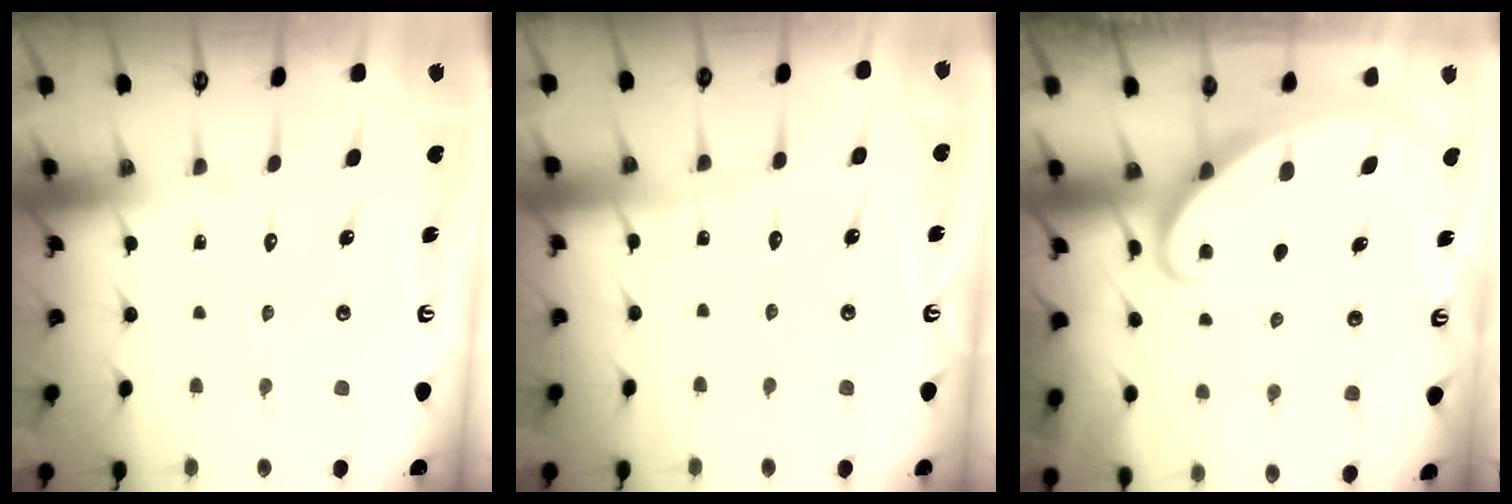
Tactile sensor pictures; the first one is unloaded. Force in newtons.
{"total": 2.4, "press": 2.4, "slide": 0.3}
{"total": 2.2, "press": 2.2, "slide": 0.3}